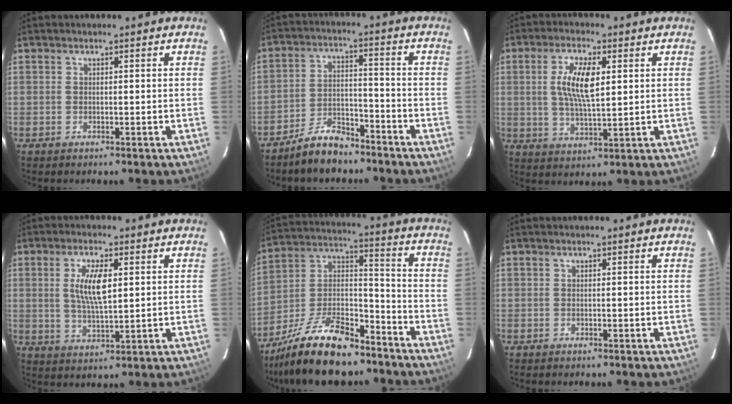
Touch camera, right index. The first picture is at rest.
{"total": 8.2, "force": [-6.9, 3.3, 3.0], "torque": [-0.077, 0.019, -0.115]}
{"total": 8.7, "force": [1.9, 3.0, 7.9], "torque": [-0.151, 0.004, 0.037]}
{"total": 7.7, "force": [1.7, 2.6, 7.0], "torque": [-0.131, 0.000, 0.036]}
{"total": 20.7, "force": [-15.2, 7.7, 11.8], "torque": [-0.236, 0.005, -0.260]}
{"total": 0.0}